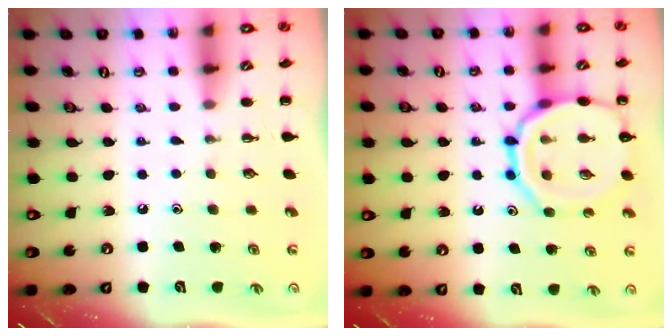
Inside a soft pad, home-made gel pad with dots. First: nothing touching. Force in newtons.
{"total": 15.7, "press": 15.6, "slide": 1.4}